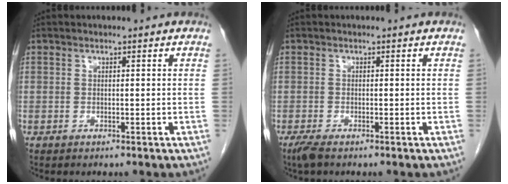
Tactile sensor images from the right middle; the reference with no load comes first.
{"total": 1.9, "force": [-1.4, 0.4, 1.2], "torque": [-0.033, -0.008, -0.028]}